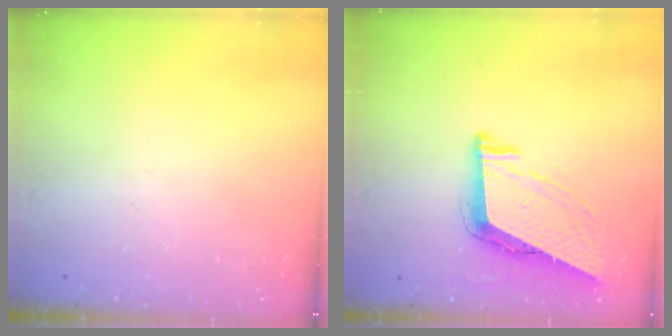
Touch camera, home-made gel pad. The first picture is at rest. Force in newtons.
{"total": 9.0, "press": 8.4, "slide": 3.2}